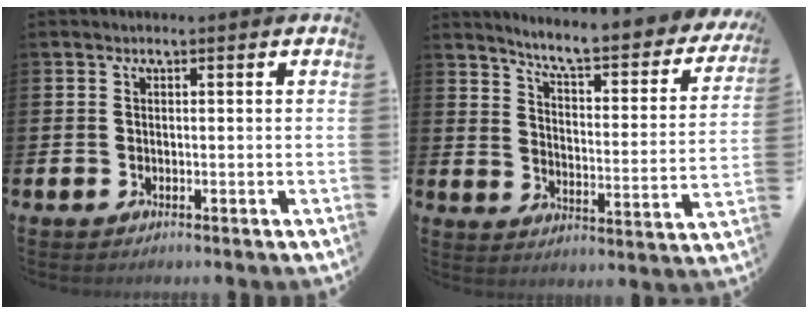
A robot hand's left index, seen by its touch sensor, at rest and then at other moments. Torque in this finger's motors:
{"motor_torque": [0.20, -0.53, 0.63, 0.13]}